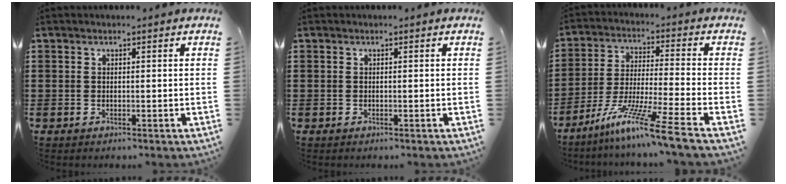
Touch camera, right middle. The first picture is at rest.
{"total": 0.0}
{"total": 10.8, "force": [-8.2, -0.5, 7.0], "torque": [-0.135, -0.001, -0.164]}